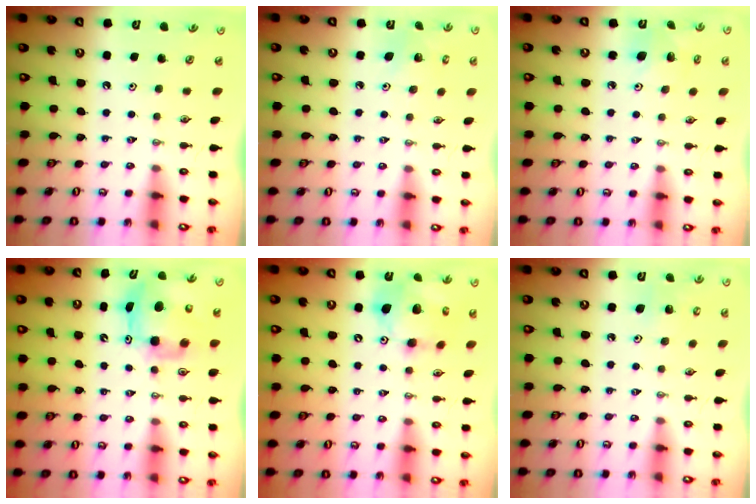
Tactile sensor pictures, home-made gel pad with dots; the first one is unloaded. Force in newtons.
{"total": 2.4, "press": 2.4, "slide": 0.1}
{"total": 5.7, "press": 5.5, "slide": 1.5}
{"total": 9.2, "press": 9.2, "slide": 0.7}
{"total": 14.9, "press": 14.7, "slide": 2.6}
{"total": 6.4, "press": 6.3, "slide": 0.6}